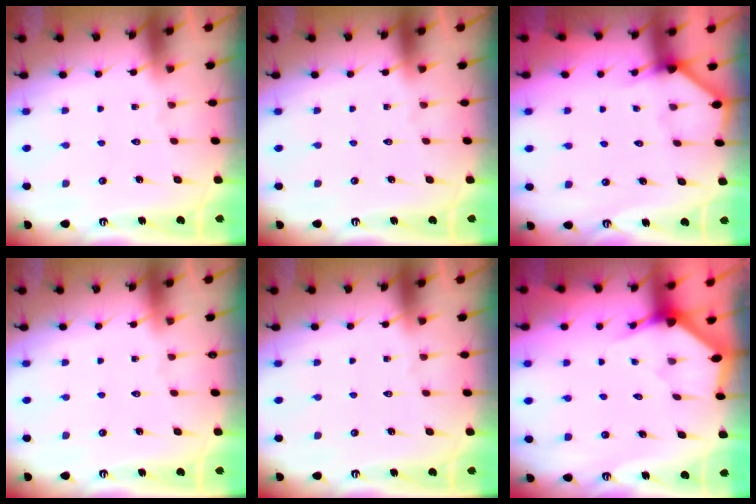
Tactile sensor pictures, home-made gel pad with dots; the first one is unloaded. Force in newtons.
{"total": 0.0}
{"total": 2.9, "press": 2.9, "slide": 0.2}
{"total": 0.0}
{"total": 0.0}
{"total": 2.2, "press": 2.2, "slide": 0.2}